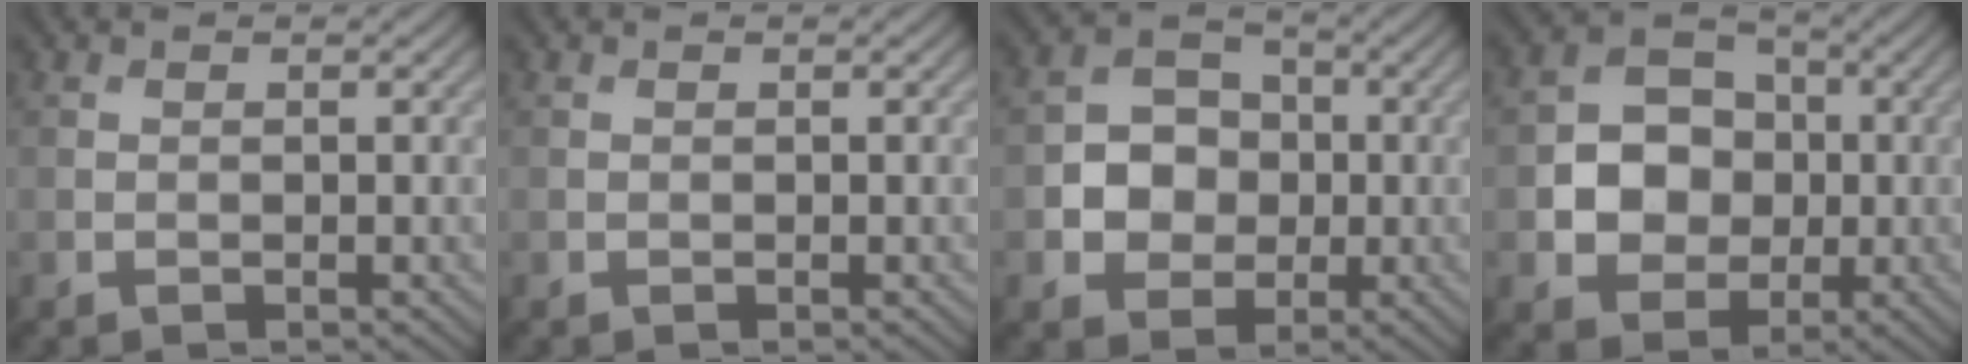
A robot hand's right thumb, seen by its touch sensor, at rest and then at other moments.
{"total": 0.0}
{"total": 6.1, "force": [-0.6, 5.3, 2.8], "torque": [-0.048, 0.000, -0.031]}
{"total": 7.7, "force": [-0.5, 6.6, 3.9], "torque": [-0.079, -0.002, -0.029]}